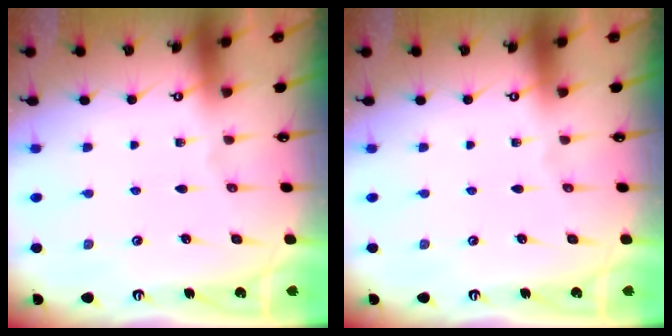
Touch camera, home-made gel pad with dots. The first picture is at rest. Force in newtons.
{"total": 0.0}